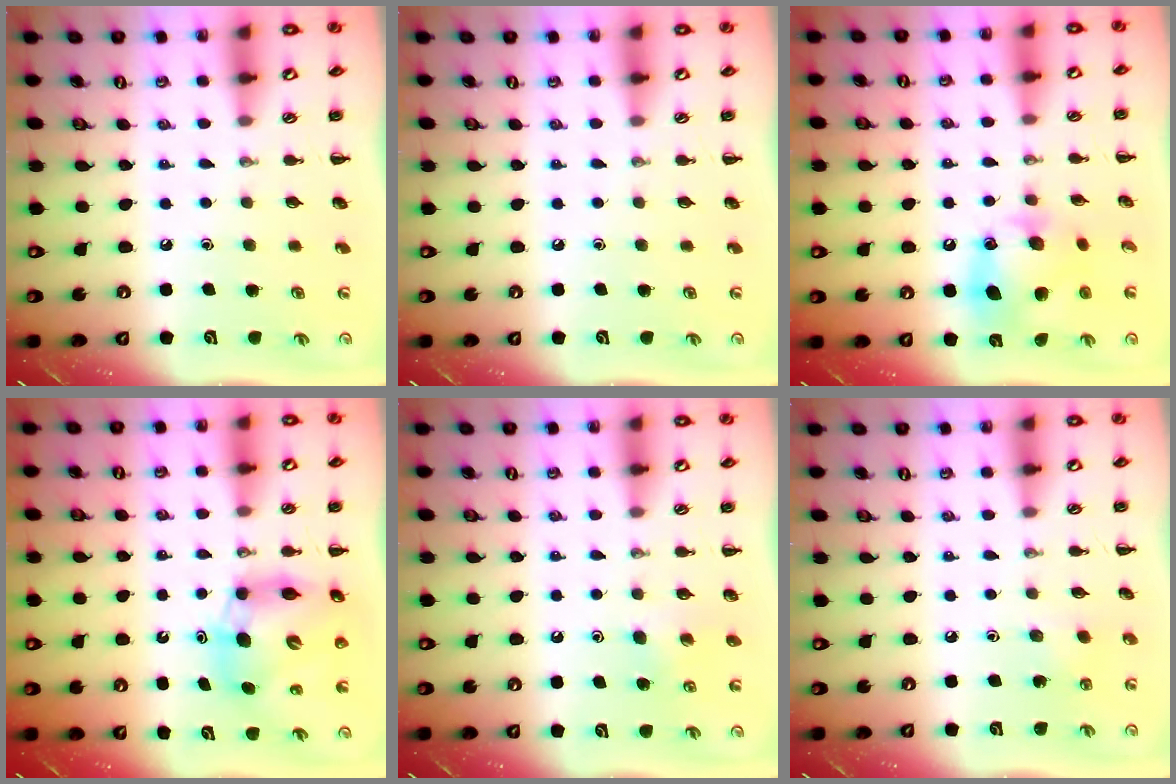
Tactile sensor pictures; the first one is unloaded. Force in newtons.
{"total": 0.0}
{"total": 13.0, "press": 12.9, "slide": 1.7}
{"total": 10.7, "press": 10.3, "slide": 2.8}
{"total": 4.3, "press": 4.2, "slide": 1.2}
{"total": 2.1, "press": 2.0, "slide": 0.6}